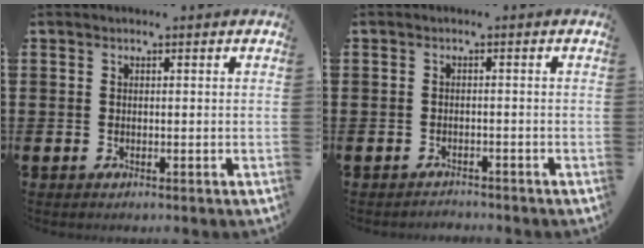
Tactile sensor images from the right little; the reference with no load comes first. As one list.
[{"total": 1.2, "force": [-1.2, 0.0, -0.2], "torque": [-0.001, 0.003, -0.025]}]